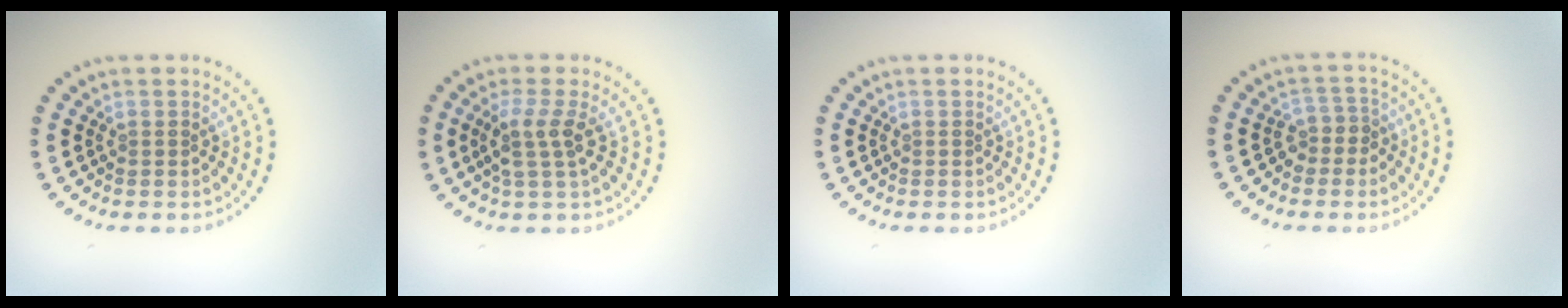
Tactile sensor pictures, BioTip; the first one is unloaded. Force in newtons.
{"total": 2.7, "press": 2.0, "slide": 1.8}
{"total": 0.0}
{"total": 1.9, "press": 1.5, "slide": 1.1}